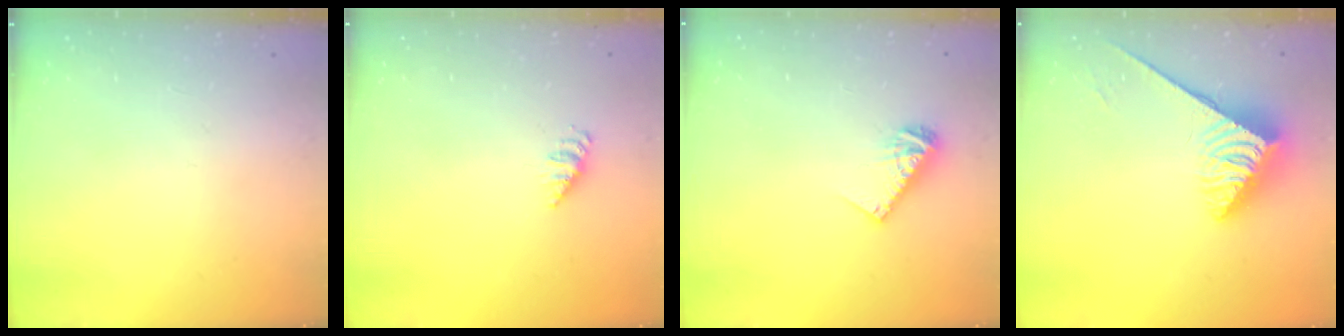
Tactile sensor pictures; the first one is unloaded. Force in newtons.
{"total": 2.6, "press": 2.6, "slide": 0.4}
{"total": 8.2, "press": 8.2, "slide": 0.7}
{"total": 4.3, "press": 4.3, "slide": 0.4}